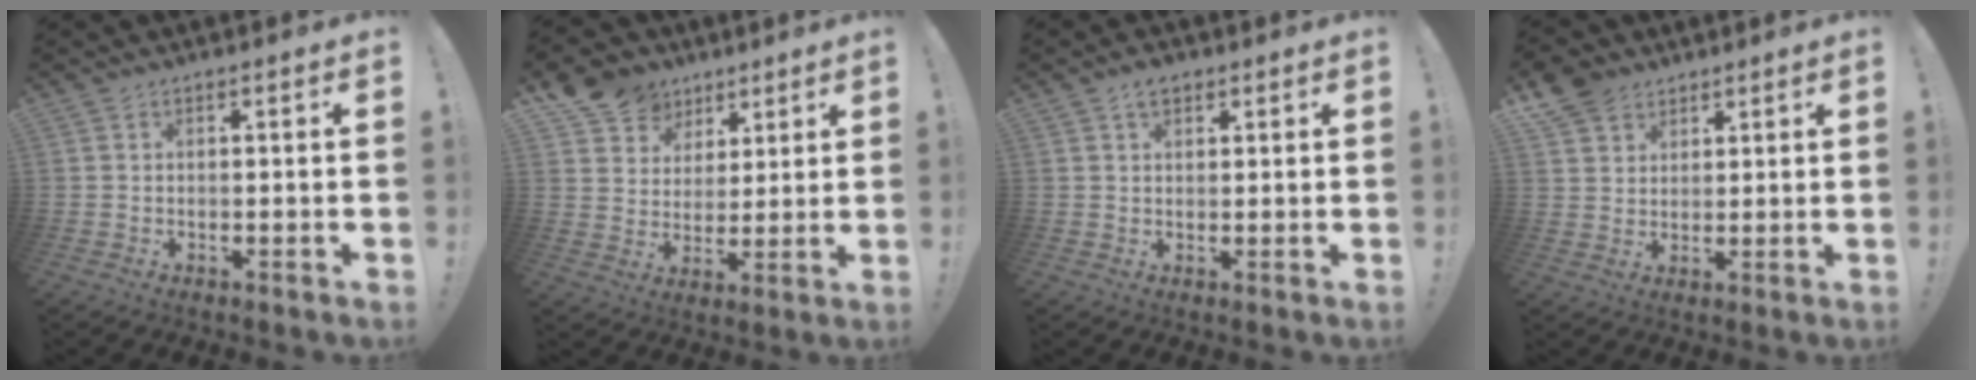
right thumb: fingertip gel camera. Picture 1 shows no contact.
{"total": 11.5, "force": [6.9, 8.9, 2.4], "torque": [-0.036, -0.048, 0.139]}
{"total": 3.7, "force": [2.2, 2.2, 2.0], "torque": [-0.030, -0.005, 0.040]}
{"total": 7.2, "force": [4.8, 5.1, 1.5], "torque": [-0.031, -0.028, 0.098]}